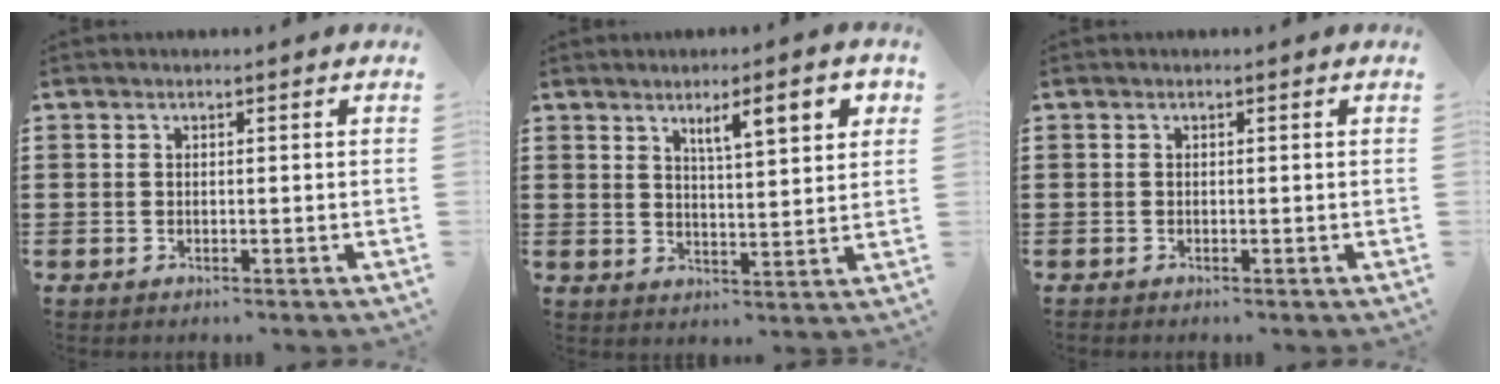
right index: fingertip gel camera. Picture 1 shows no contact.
{"total": 6.6, "force": [3.3, 1.4, 5.5], "torque": [-0.088, -0.002, 0.049]}
{"total": 0.0}